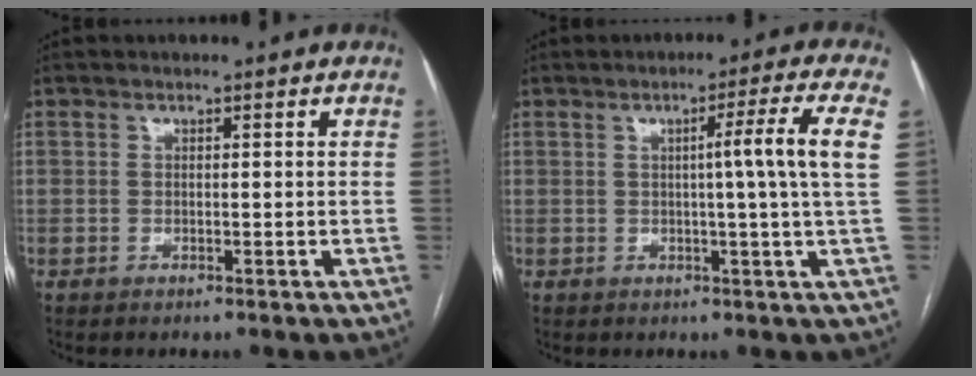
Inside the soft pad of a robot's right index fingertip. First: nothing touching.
{"total": 7.2, "force": [1.1, -2.3, 6.8], "torque": [-0.100, 0.001, 0.020]}